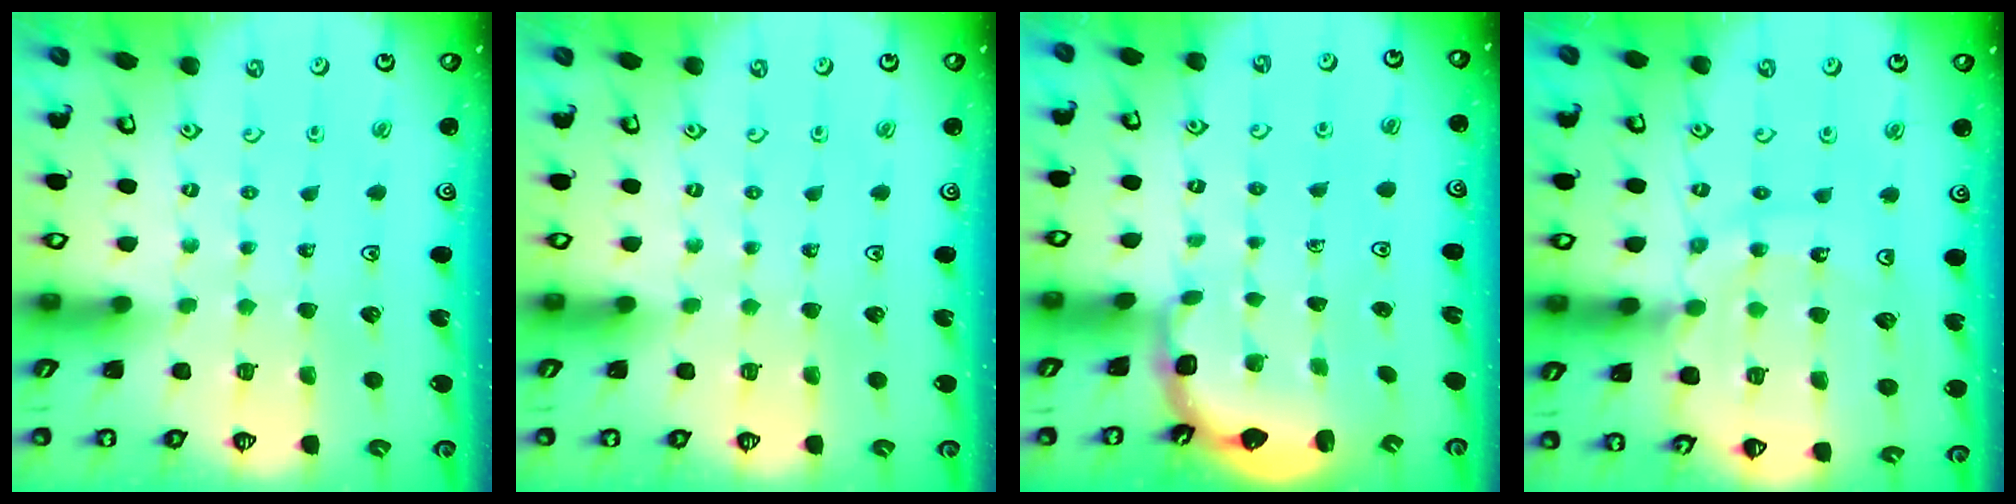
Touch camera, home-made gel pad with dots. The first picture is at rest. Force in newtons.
{"total": 0.0}
{"total": 2.3, "press": 1.8, "slide": 1.3}
{"total": 14.4, "press": 14.3, "slide": 1.7}